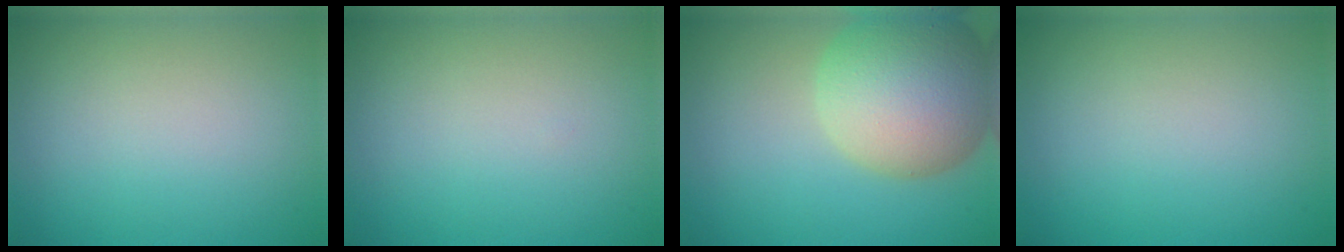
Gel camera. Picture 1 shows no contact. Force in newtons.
{"total": 0.0}
{"total": 11.1, "press": 11.1, "slide": 0.5}
{"total": 0.0}